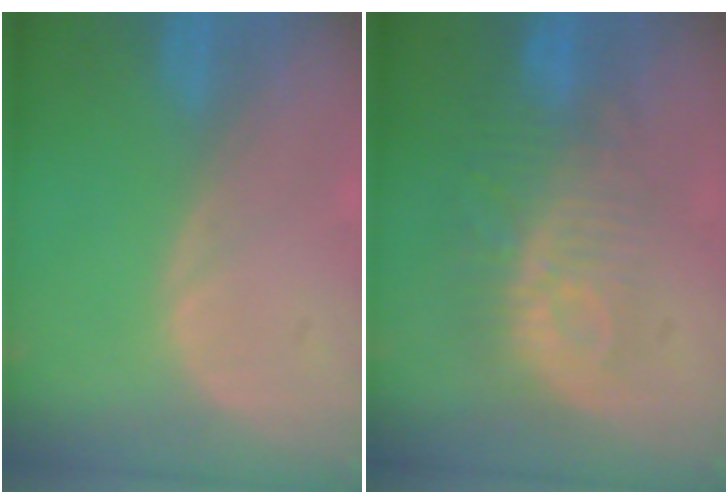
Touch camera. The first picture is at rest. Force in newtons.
{"total": 9.6, "press": 8.7, "slide": 4.0}